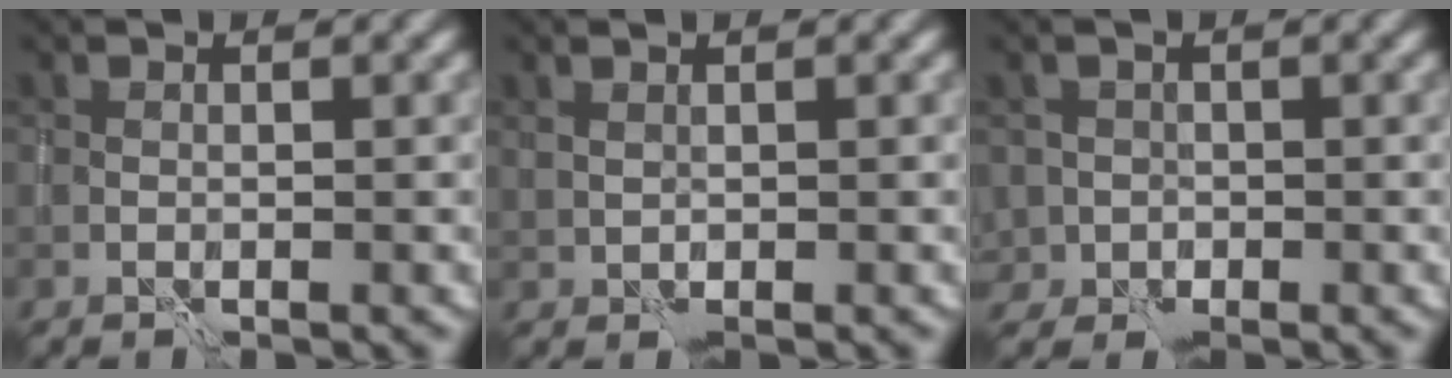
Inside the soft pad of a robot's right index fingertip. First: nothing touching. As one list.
[{"total": 0.6, "force": [0.4, 0.2, 0.4], "torque": [-0.005, -0.002, 0.012]}, {"total": 3.1, "force": [-1.7, 2.6, 0.2], "torque": [0.017, -0.001, -0.031]}]